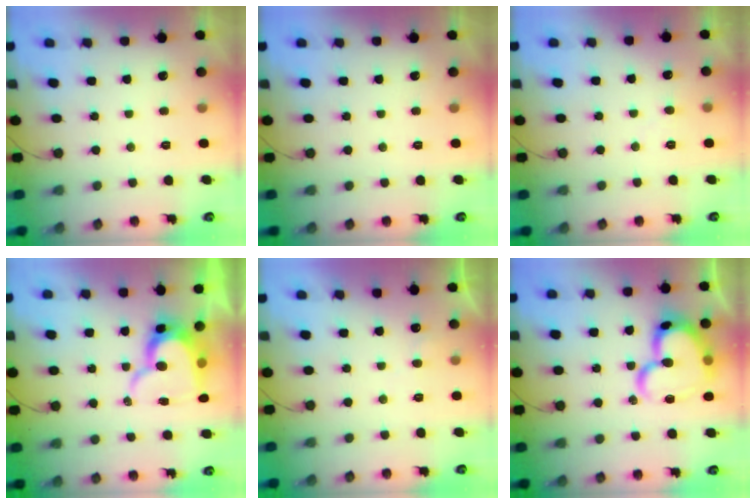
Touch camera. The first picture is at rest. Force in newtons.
{"total": 0.0}
{"total": 3.9, "press": 3.9, "slide": 0.4}
{"total": 13.4, "press": 13.3, "slide": 1.1}
{"total": 3.9, "press": 3.9, "slide": 0.2}
{"total": 21.5, "press": 21.4, "slide": 2.1}